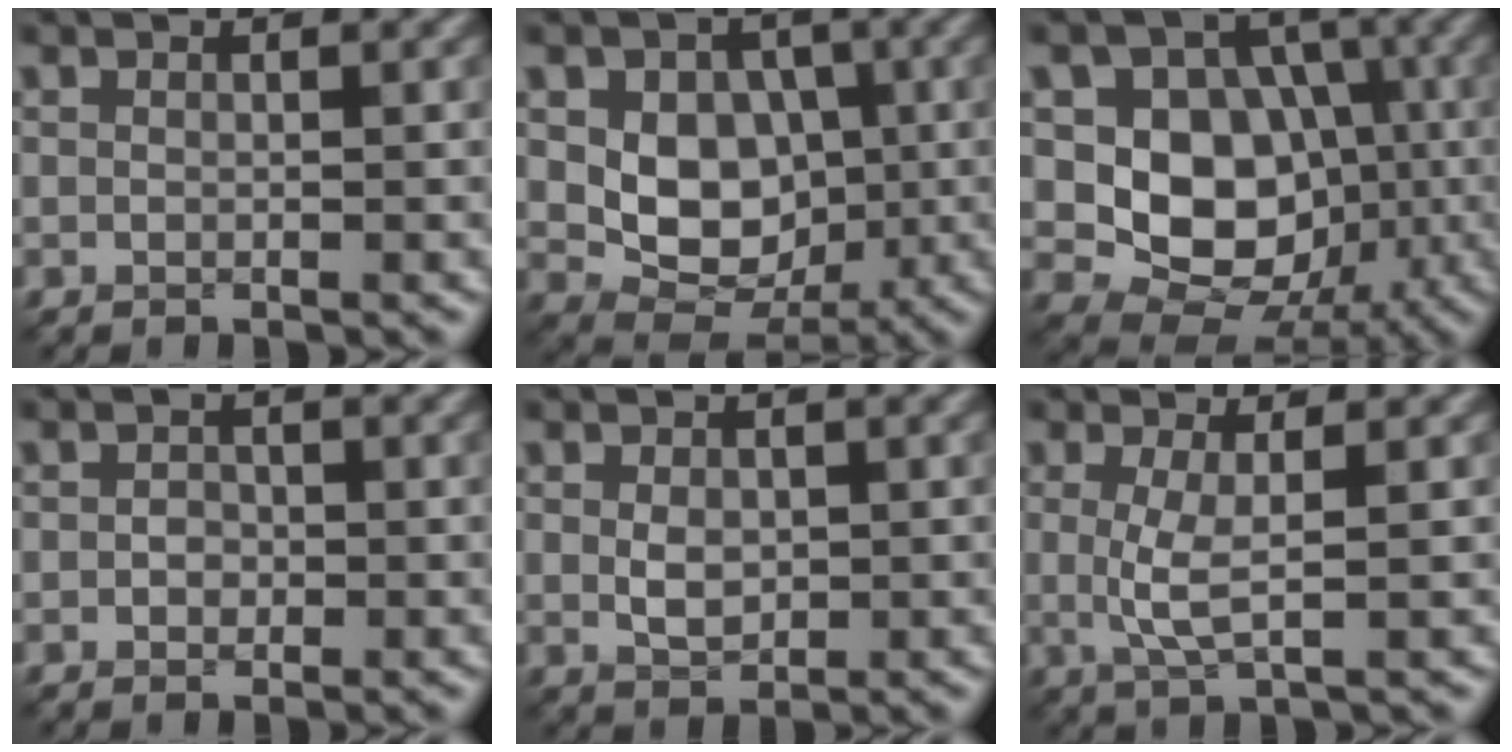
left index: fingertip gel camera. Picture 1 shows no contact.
{"total": 6.8, "force": [0.0, 5.2, 4.4], "torque": [-0.074, -0.007, -0.004]}
{"total": 9.3, "force": [-0.8, 7.4, 5.6], "torque": [-0.090, -0.007, -0.033]}
{"total": 1.1, "force": [-0.3, 1.0, 0.5], "torque": [-0.007, -0.002, -0.008]}
{"total": 1.9, "force": [0.0, 1.3, 1.4], "torque": [-0.029, -0.001, 0.000]}
{"total": 2.5, "force": [0.1, 0.3, 2.5], "torque": [-0.062, -0.004, 0.000]}